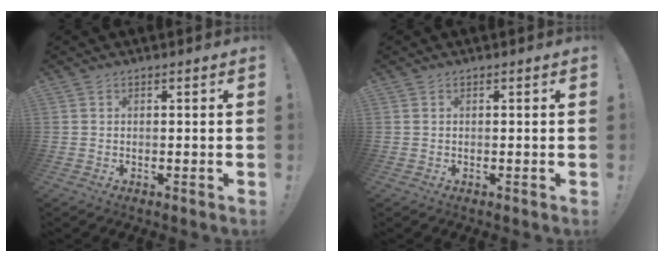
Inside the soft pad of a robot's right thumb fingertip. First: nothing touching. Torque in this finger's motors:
{"motor_torque": [0.02, 0.24, -0.02, 0.05, -0.05]}